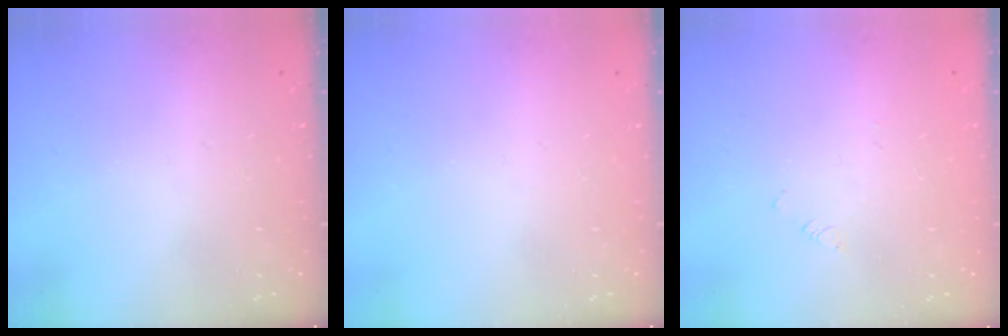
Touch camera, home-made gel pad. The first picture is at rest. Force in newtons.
{"total": 0.0}
{"total": 1.4, "press": 1.3, "slide": 0.3}